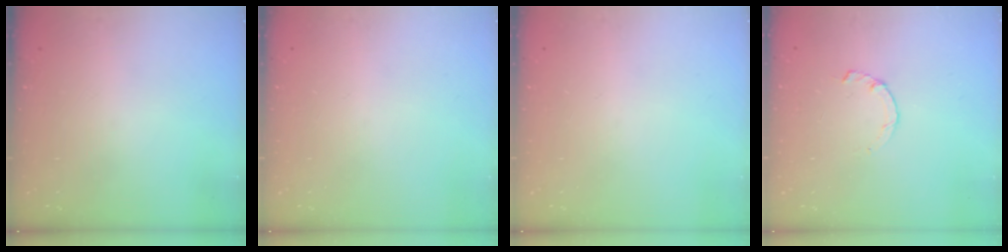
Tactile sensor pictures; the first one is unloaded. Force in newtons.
{"total": 0.0}
{"total": 0.0}
{"total": 2.2, "press": 2.2, "slide": 0.2}